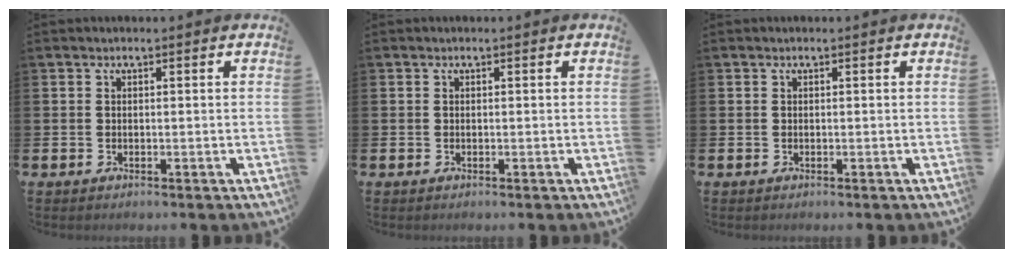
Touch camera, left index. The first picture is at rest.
{"total": 0.0}
{"total": 0.0}